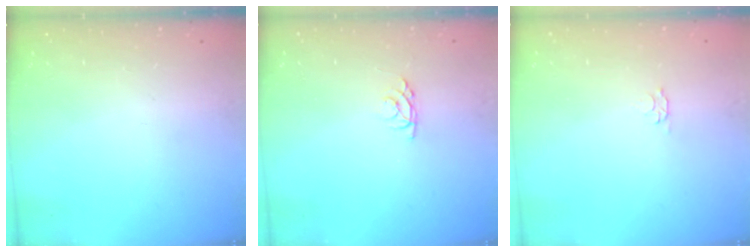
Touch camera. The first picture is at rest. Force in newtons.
{"total": 3.4, "press": 3.3, "slide": 0.5}
{"total": 2.8, "press": 2.7, "slide": 0.5}